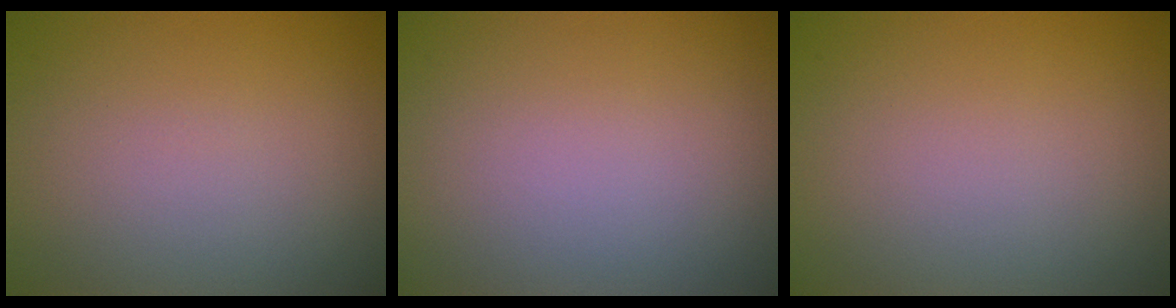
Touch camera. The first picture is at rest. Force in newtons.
{"total": 0.0}
{"total": 0.0}